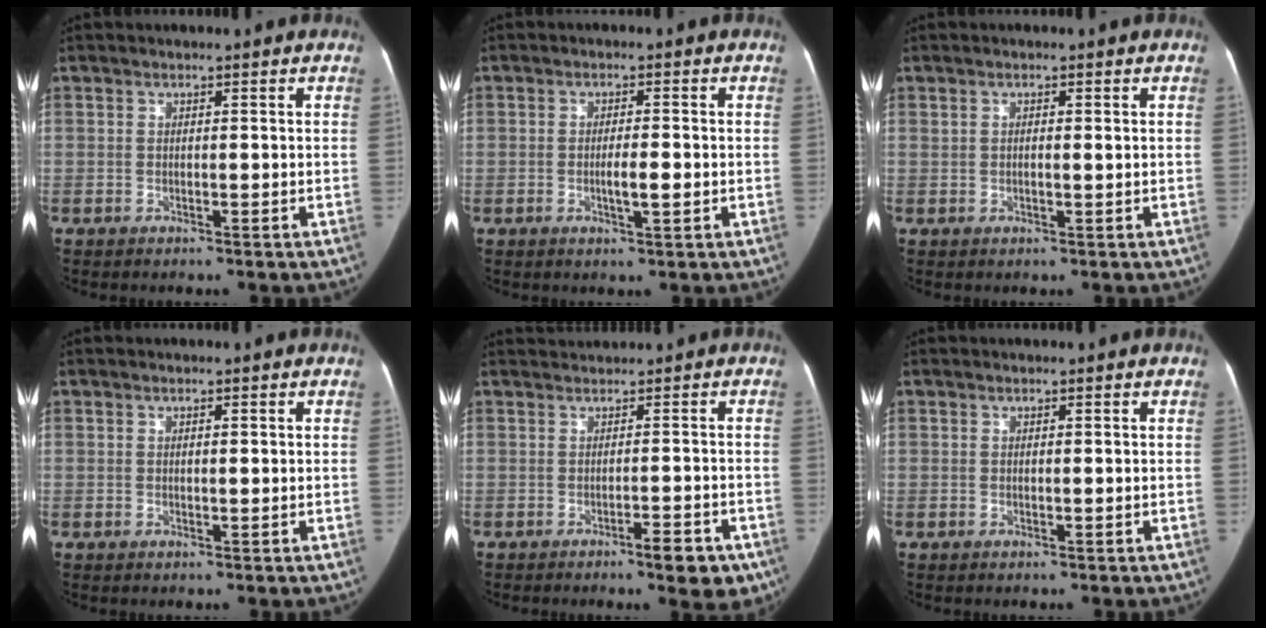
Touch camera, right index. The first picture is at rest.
{"total": 3.0, "force": [-0.7, 0.4, 2.9], "torque": [-0.051, 0.000, -0.010]}
{"total": 0.6, "force": [0.1, 0.1, 0.6], "torque": [-0.015, 0.007, 0.002]}
{"total": 0.5, "force": [0.1, 0.1, 0.5], "torque": [-0.007, 0.000, 0.001]}
{"total": 4.8, "force": [-1.7, 1.3, 4.3], "torque": [-0.052, 0.007, -0.018]}
{"total": 0.0}